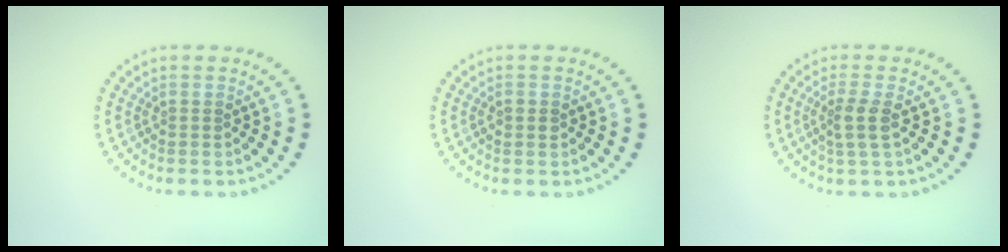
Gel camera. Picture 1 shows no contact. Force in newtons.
{"total": 1.1, "press": 1.1, "slide": 0.1}
{"total": 2.1, "press": 1.7, "slide": 1.1}